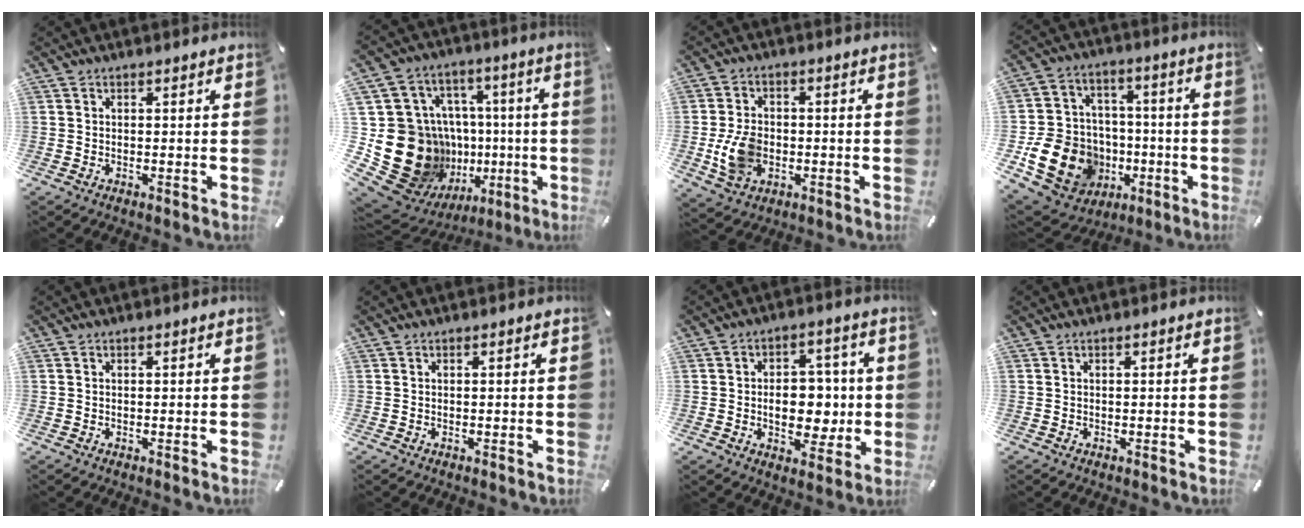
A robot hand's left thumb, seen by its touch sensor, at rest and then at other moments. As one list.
[{"total": 30.7, "force": [-5.3, 24.3, 18.0], "torque": [-0.302, -0.007, -0.013]}, {"total": 9.5, "force": [-1.8, 7.2, 6.0], "torque": [-0.122, 0.004, -0.032]}, {"total": 16.7, "force": [-4.7, 14.6, 6.6], "torque": [-0.116, 0.028, -0.064]}, {"total": 0.0}, {"total": 0.0}, {"total": 10.8, "force": [-0.6, 7.7, 7.6], "torque": [-0.081, 0.006, -0.010]}, {"total": 0.0}]